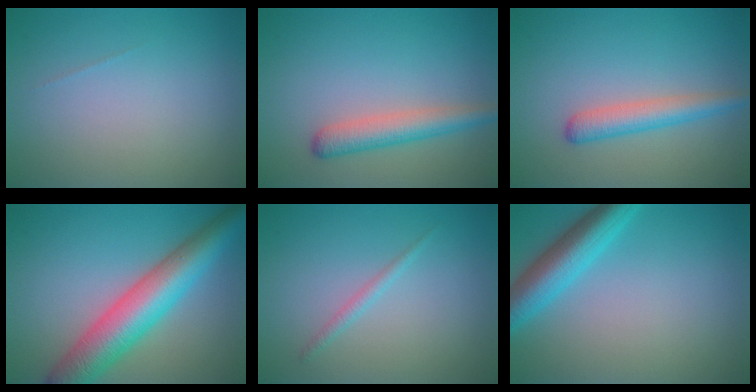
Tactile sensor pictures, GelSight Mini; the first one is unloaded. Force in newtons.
{"total": 3.3, "press": 3.3, "slide": 0.1}
{"total": 2.9, "press": 2.9, "slide": 0.1}
{"total": 8.4, "press": 8.4, "slide": 0.4}
{"total": 1.0, "press": 1.0, "slide": 0.1}
{"total": 5.2, "press": 5.1, "slide": 0.2}